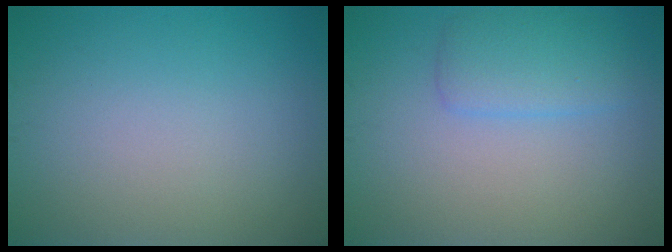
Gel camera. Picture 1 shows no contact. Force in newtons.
{"total": 2.8, "press": 2.8, "slide": 0.2}